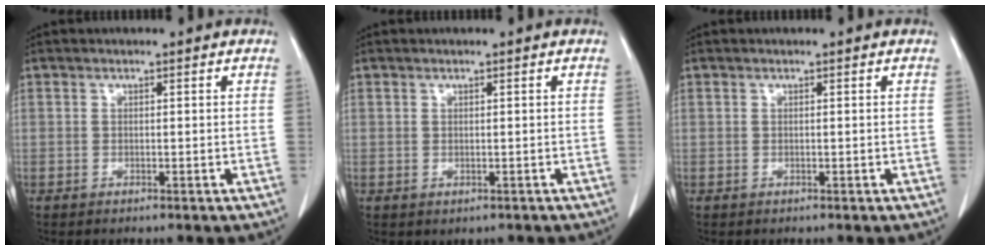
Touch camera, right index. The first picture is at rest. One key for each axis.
{"total": 0.6, "fx": -0.1, "fy": 0.6, "fz": 0.2, "tx": -0.004, "ty": 0.000, "tz": 0.004}
{"total": 0.0}